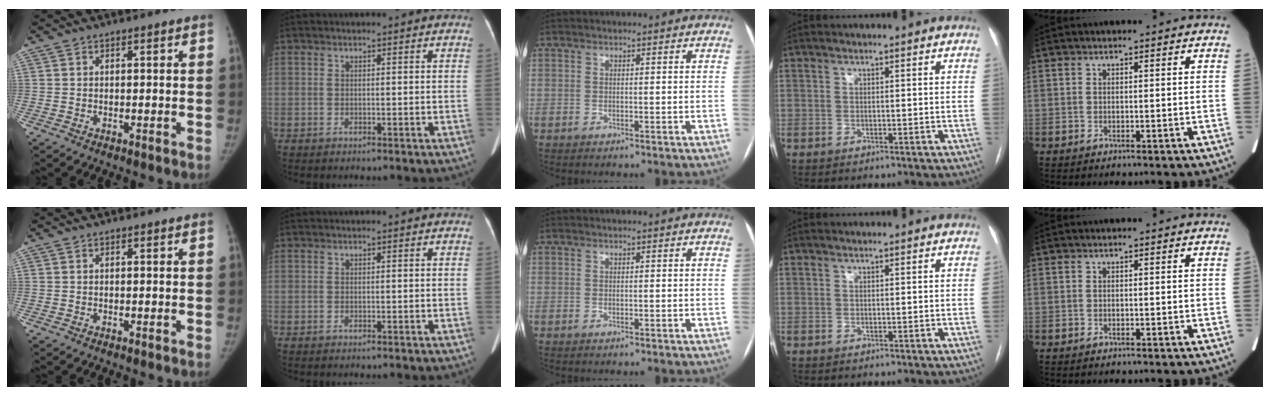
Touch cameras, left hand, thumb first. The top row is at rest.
{}